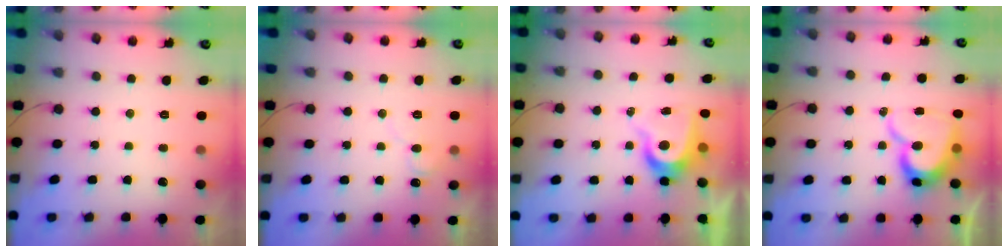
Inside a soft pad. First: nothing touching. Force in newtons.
{"total": 5.9, "press": 5.8, "slide": 0.5}
{"total": 8.5, "press": 8.5, "slide": 0.7}
{"total": 14.5, "press": 14.4, "slide": 1.4}